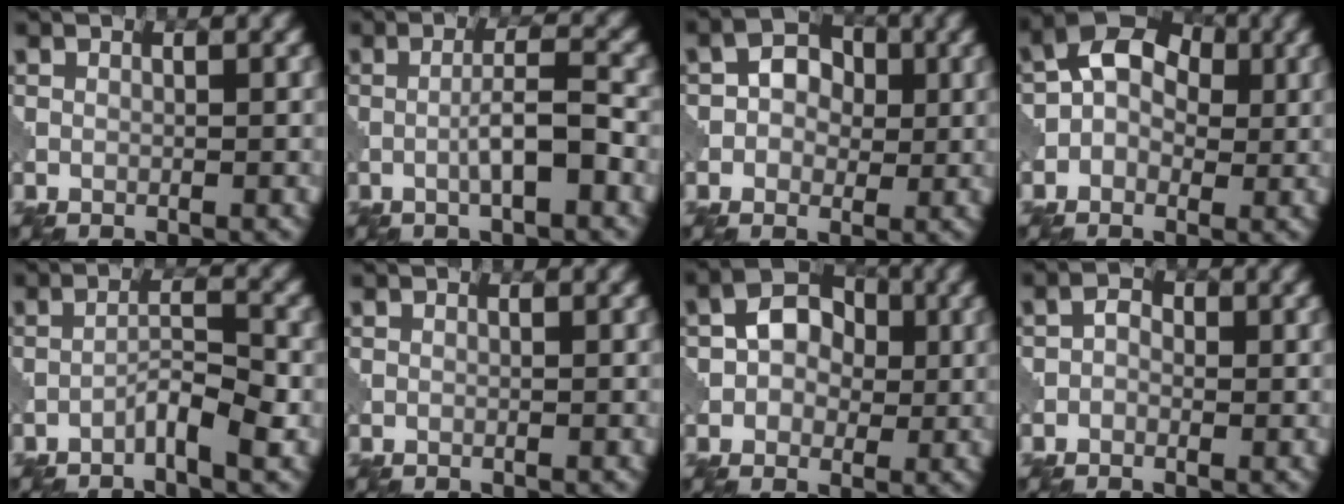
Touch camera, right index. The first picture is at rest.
{"total": 3.6, "force": [-1.1, 0.5, 3.4], "torque": [-0.059, 0.011, -0.023]}
{"total": 3.3, "force": [0.0, 2.7, 2.0], "torque": [-0.023, 0.005, -0.009]}
{"total": 5.8, "force": [0.5, 4.3, 3.9], "torque": [-0.047, 0.029, -0.007]}
{"total": 3.1, "force": [-1.9, 0.5, 2.4], "torque": [-0.041, 0.012, -0.038]}
{"total": 0.0}
{"total": 4.4, "force": [0.2, 3.4, 2.7], "torque": [-0.033, 0.008, -0.012]}
{"total": 1.3, "force": [-0.4, 1.0, 0.7], "torque": [-0.006, 0.003, -0.016]}